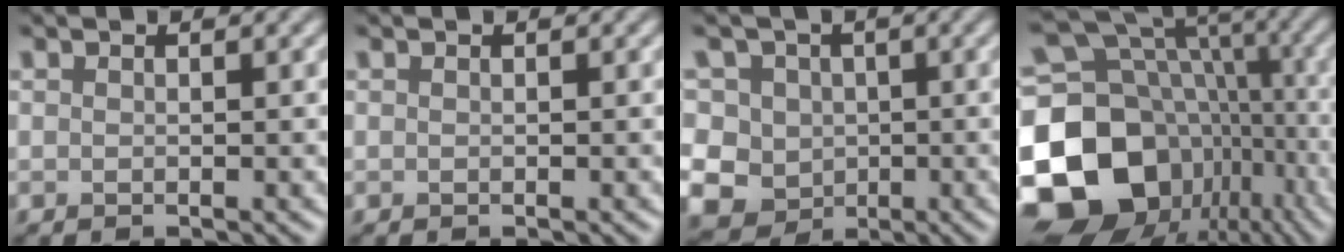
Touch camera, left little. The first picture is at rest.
{"total": 0.0}
{"total": 12.8, "force": [1.5, 11.6, 5.3], "torque": [-0.114, 0.027, -0.004]}
{"total": 19.4, "force": [-5.0, 15.8, 10.2], "torque": [-0.210, -0.002, -0.067]}